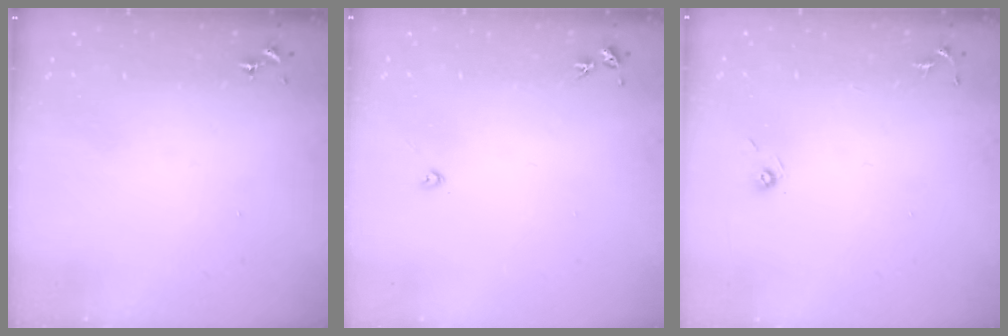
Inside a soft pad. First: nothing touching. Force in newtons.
{"total": 2.2, "press": 2.2, "slide": 0.3}
{"total": 4.7, "press": 4.4, "slide": 1.5}